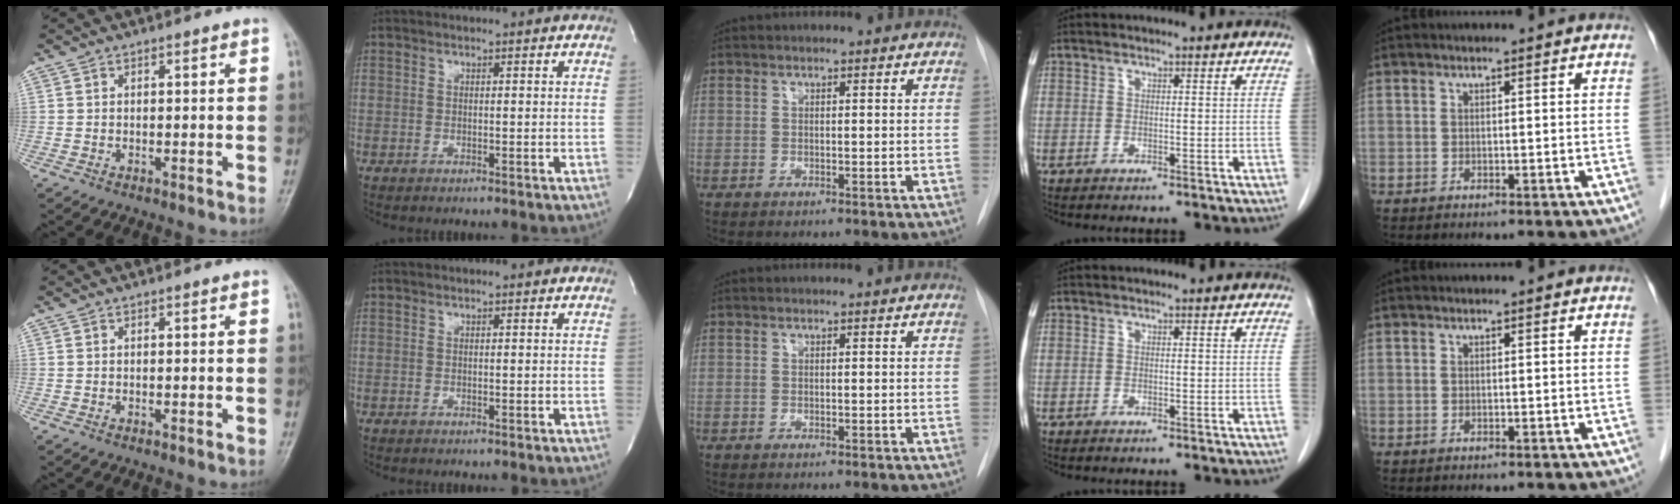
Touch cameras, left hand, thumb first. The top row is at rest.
{}